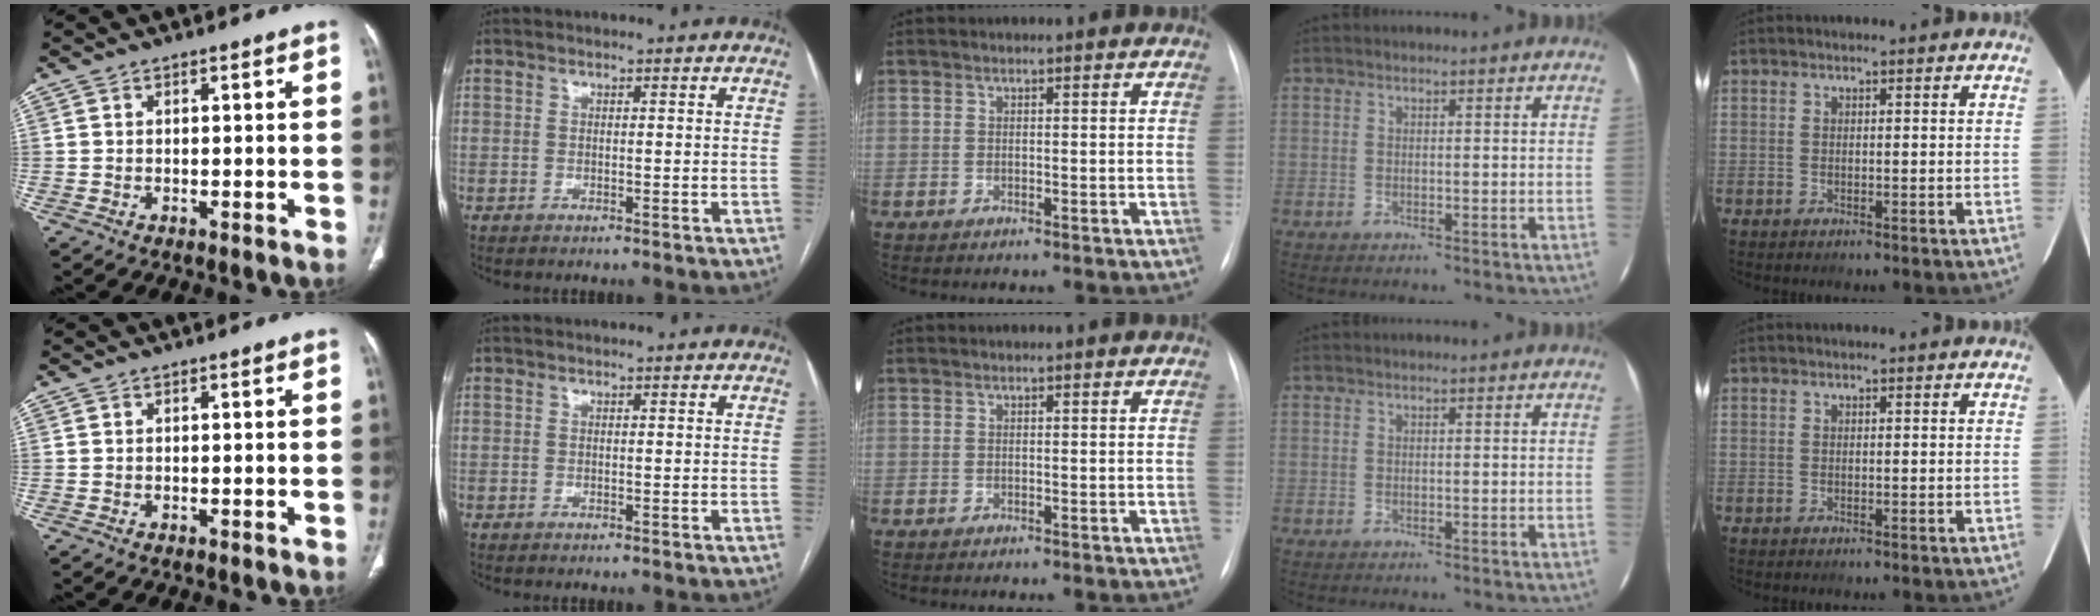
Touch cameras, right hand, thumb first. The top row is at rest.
{}